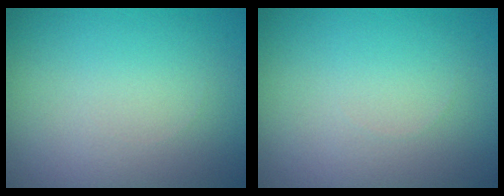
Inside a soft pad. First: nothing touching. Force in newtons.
{"total": 0.0}